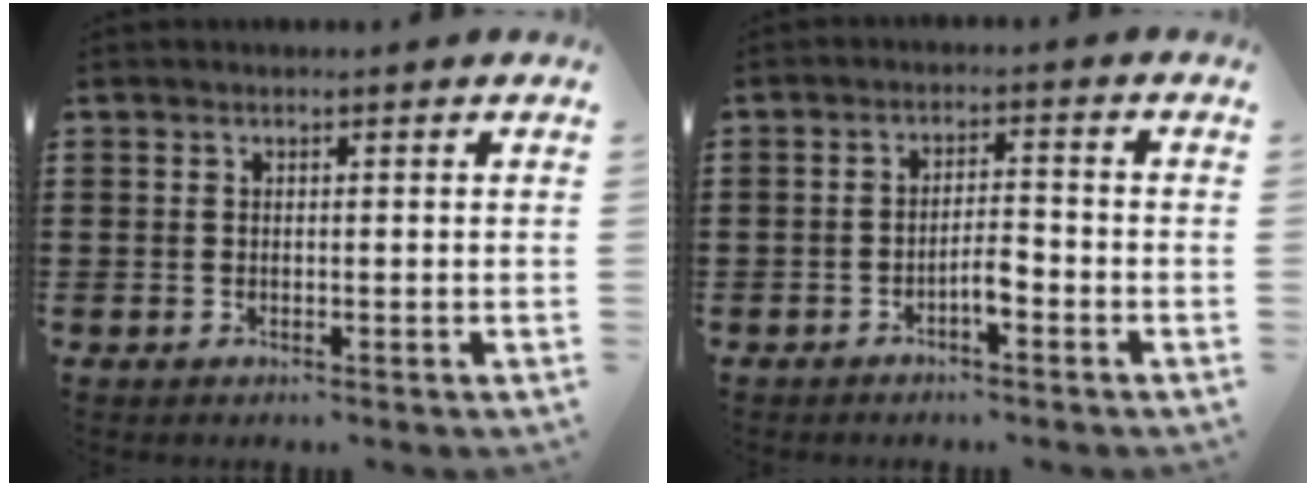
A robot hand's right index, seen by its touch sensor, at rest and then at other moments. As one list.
[{"total": 3.4, "force": [-1.8, 0.8, 2.7], "torque": [-0.054, 0.004, -0.037]}]